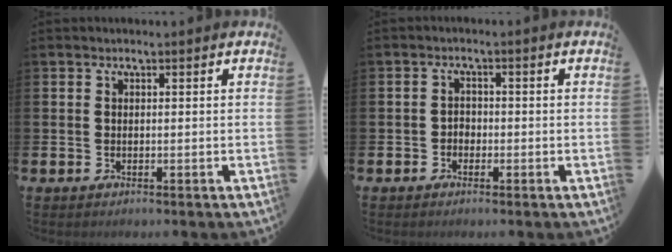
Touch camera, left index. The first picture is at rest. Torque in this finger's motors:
{"motor_torque": [-0.07, 0.07, 0.00, 0.00]}